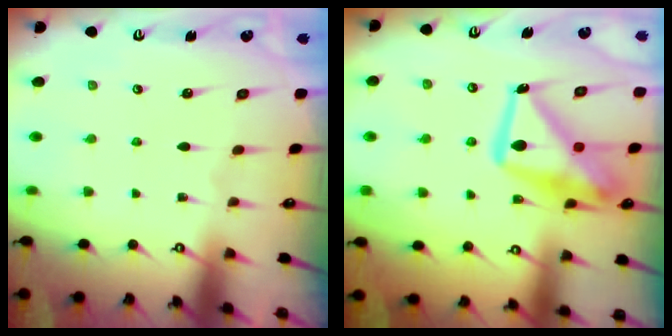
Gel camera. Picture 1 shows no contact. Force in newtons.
{"total": 19.3, "press": 19.2, "slide": 2.0}